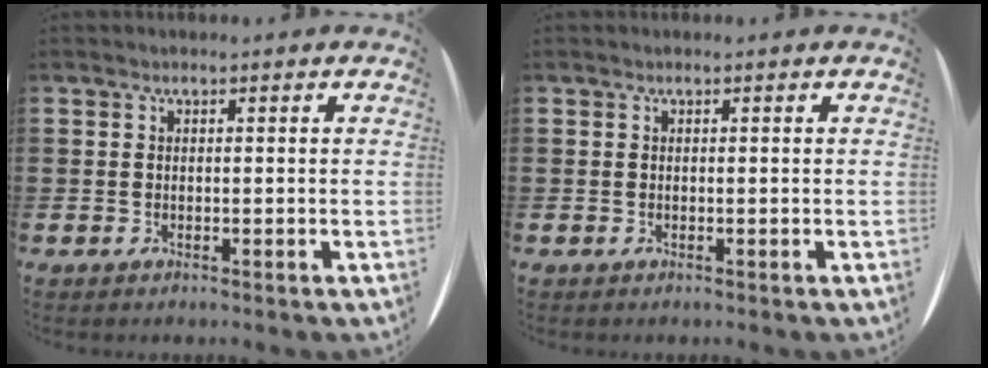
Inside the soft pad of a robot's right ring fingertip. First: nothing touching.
{"total": 0.0}